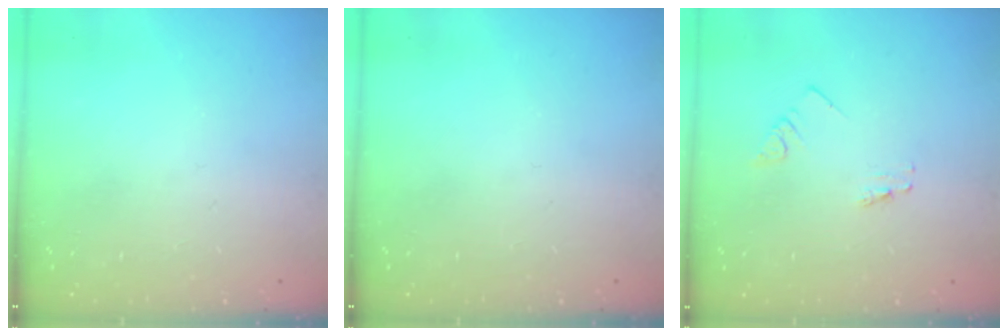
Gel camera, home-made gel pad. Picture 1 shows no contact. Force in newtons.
{"total": 0.0}
{"total": 0.7, "press": 0.7, "slide": 0.1}